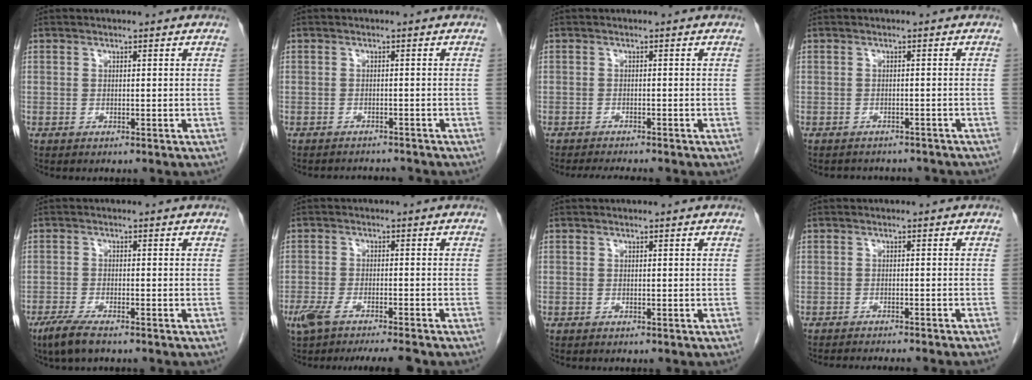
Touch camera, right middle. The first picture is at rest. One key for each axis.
{"total": 3.5, "fx": -3.5, "fy": 0.3, "fz": 0.2, "tx": 0.003, "ty": -0.006, "tz": -0.048}
{"total": 4.5, "fx": -4.1, "fy": 0.2, "fz": 1.8, "tx": -0.021, "ty": -0.011, "tz": -0.060}
{"total": 6.0, "fx": -5.6, "fy": 2.1, "fz": 1.2, "tx": -0.011, "ty": 0.002, "tz": -0.060}
{"total": 4.8, "fx": -3.5, "fy": 0.9, "fz": 3.2, "tx": -0.069, "ty": -0.012, "tz": -0.061}
{"total": 10.2, "fx": -8.4, "fy": 0.8, "fz": 5.6, "tx": -0.089, "ty": -0.008, "tz": -0.130}
{"total": 0.0}
{"total": 9.3, "fx": -8.5, "fy": -0.3, "fz": 3.9, "tx": -0.029, "ty": -0.019, "tz": -0.109}